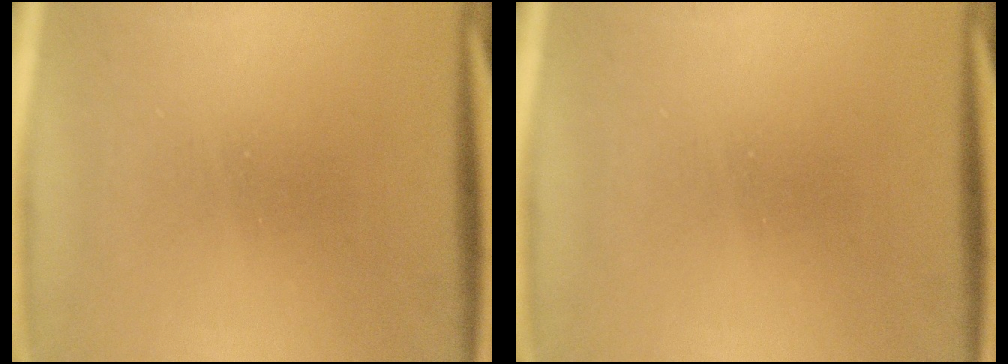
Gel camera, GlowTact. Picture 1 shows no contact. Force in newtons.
{"total": 0.0}